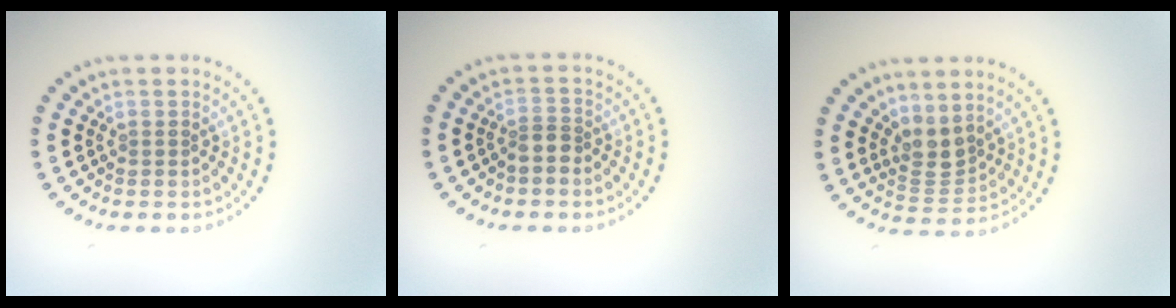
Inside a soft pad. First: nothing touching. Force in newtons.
{"total": 1.8, "press": 1.5, "slide": 1.0}
{"total": 2.7, "press": 2.1, "slide": 1.7}